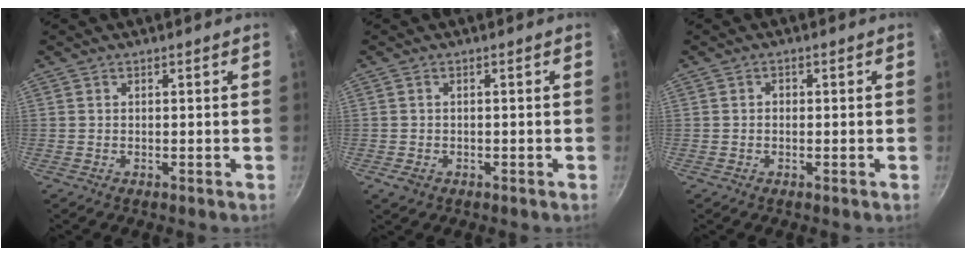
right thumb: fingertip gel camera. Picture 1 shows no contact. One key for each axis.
{"total": 2.1, "fx": -1.0, "fy": 1.6, "fz": 1.0, "tx": -0.018, "ty": 0.004, "tz": -0.012}
{"total": 1.0, "fx": -0.1, "fy": 0.8, "fz": 0.6, "tx": -0.008, "ty": 0.005, "tz": -0.003}